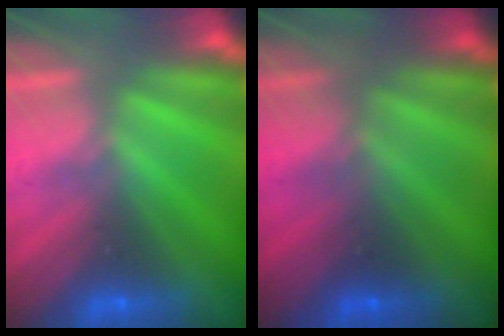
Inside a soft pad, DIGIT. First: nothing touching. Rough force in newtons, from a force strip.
{"total": 1.7}